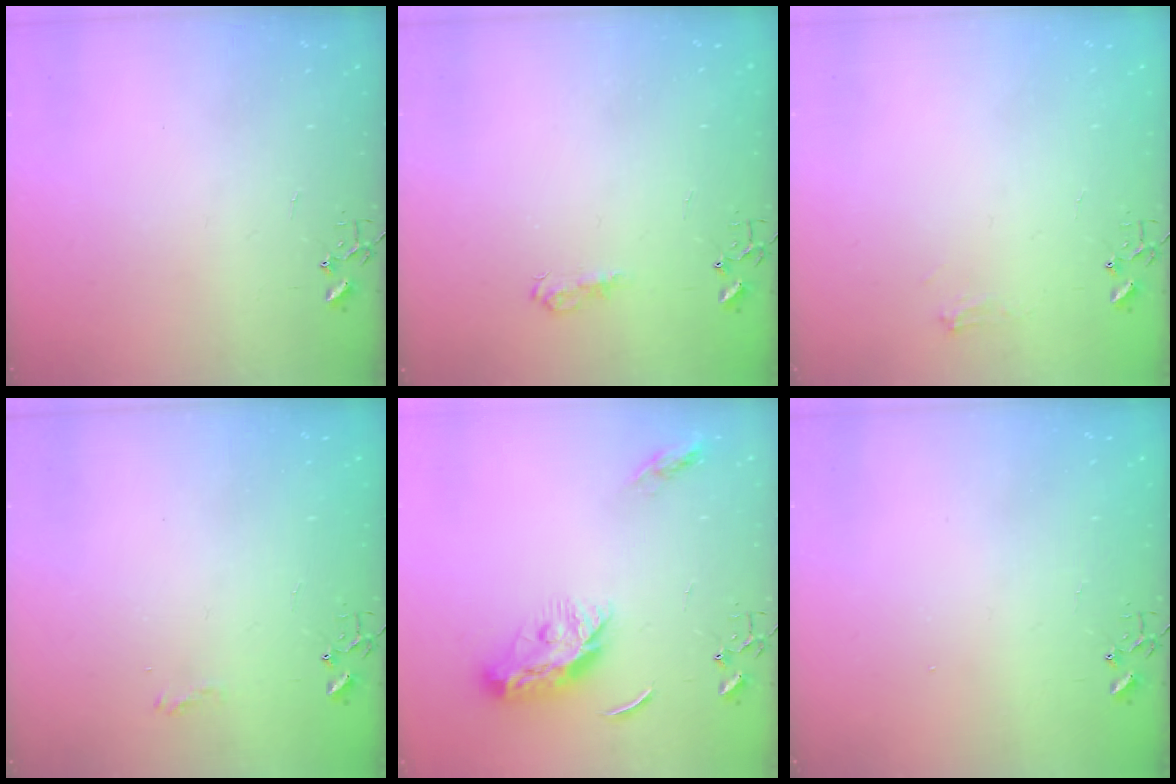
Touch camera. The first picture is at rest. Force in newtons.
{"total": 7.9, "press": 7.8, "slide": 0.8}
{"total": 5.3, "press": 5.3, "slide": 0.6}
{"total": 5.9, "press": 5.9, "slide": 0.8}
{"total": 11.0, "press": 11.0, "slide": 0.1}
{"total": 1.3, "press": 1.2, "slide": 0.1}